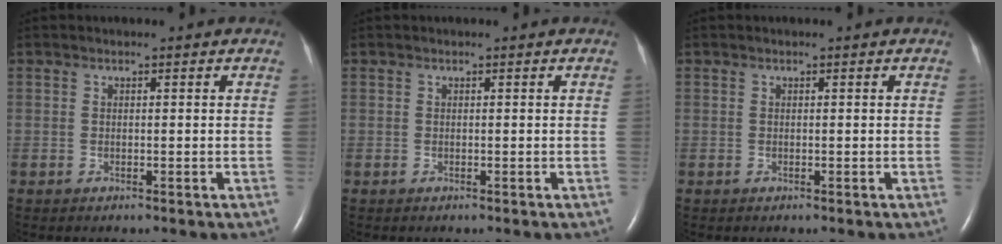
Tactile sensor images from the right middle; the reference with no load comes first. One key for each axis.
{"total": 0.0}
{"total": 0.0}